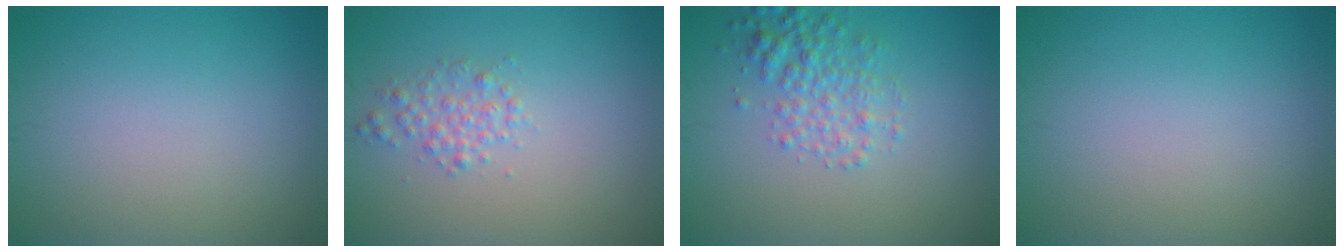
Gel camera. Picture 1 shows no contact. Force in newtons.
{"total": 1.8, "press": 1.8, "slide": 0.0}
{"total": 3.2, "press": 3.2, "slide": 0.2}
{"total": 0.0}